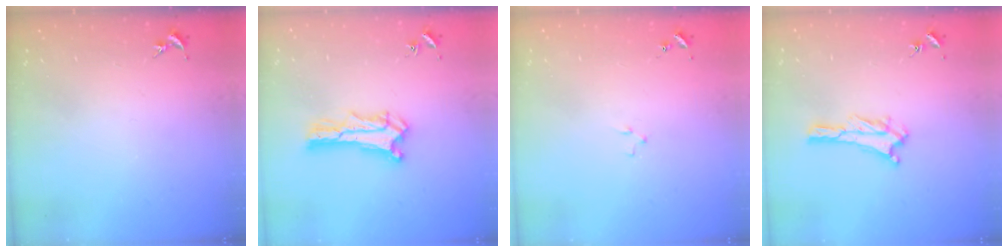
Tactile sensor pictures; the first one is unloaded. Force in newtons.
{"total": 1.4, "press": 1.4, "slide": 0.2}
{"total": 0.7, "press": 0.7, "slide": 0.2}
{"total": 3.2, "press": 3.1, "slide": 0.3}